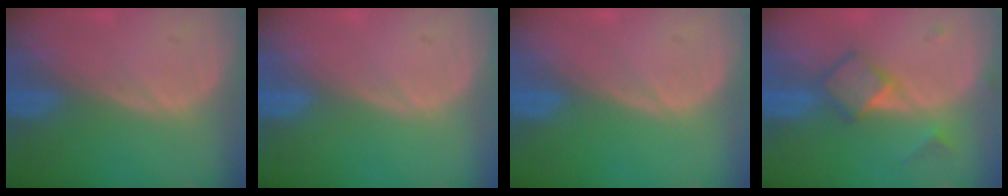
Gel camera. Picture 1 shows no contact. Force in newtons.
{"total": 0.0}
{"total": 0.0}
{"total": 4.9, "press": 4.7, "slide": 1.4}